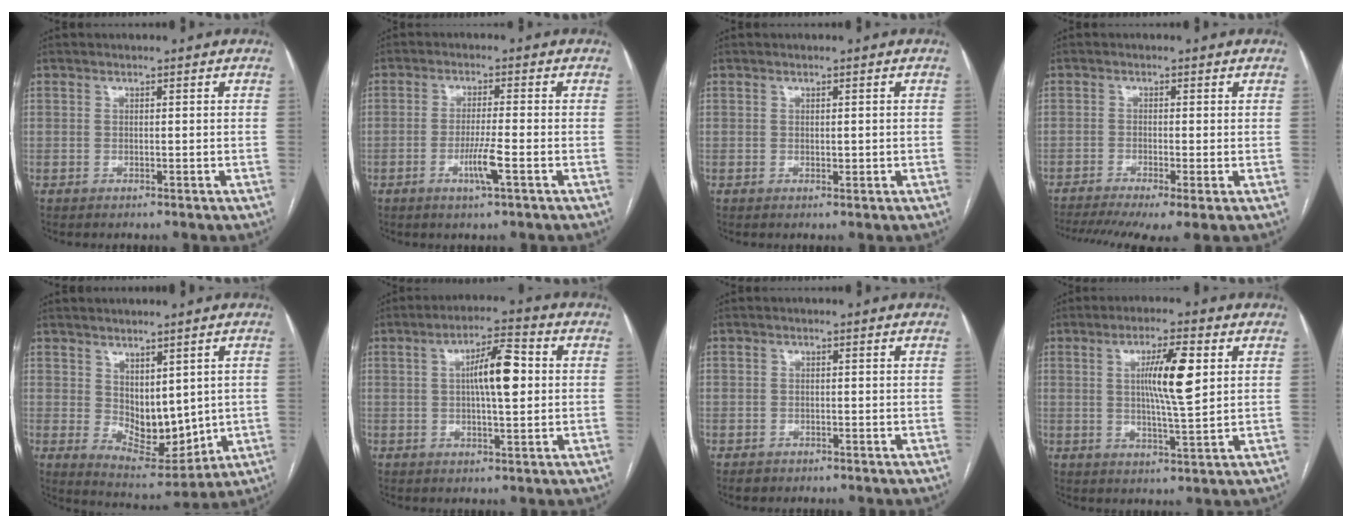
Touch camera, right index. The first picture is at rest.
{"total": 4.6, "force": [-1.8, -0.2, 4.2], "torque": [-0.081, -0.009, -0.034]}
{"total": 1.0, "force": [0.1, 0.5, 0.8], "torque": [-0.012, -0.003, 0.004]}
{"total": 9.8, "force": [-6.5, 1.7, 7.1], "torque": [-0.121, -0.010, -0.105]}
{"total": 8.9, "force": [1.0, 5.0, 7.3], "torque": [-0.104, -0.009, 0.043]}
{"total": 8.0, "force": [1.0, 1.7, 7.8], "torque": [-0.133, 0.016, 0.015]}
{"total": 1.5, "force": [-0.9, 1.2, 0.0], "torque": [-0.004, 0.004, -0.013]}
{"total": 8.4, "force": [2.0, 0.5, 8.2], "torque": [-0.143, 0.000, 0.035]}